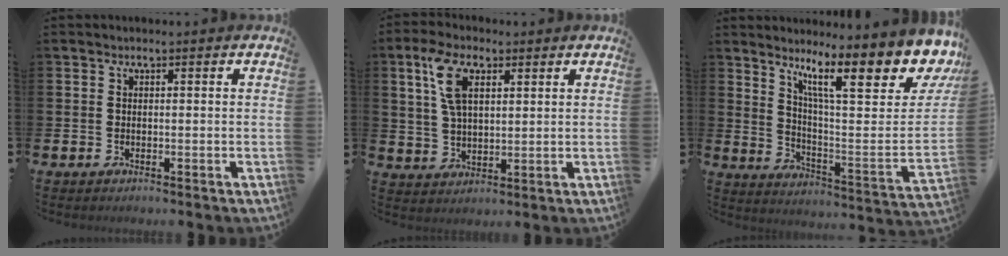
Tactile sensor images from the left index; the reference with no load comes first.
{"total": 7.2, "force": [3.7, 3.8, 4.9], "torque": [-0.094, 0.007, 0.064]}
{"total": 14.0, "force": [10.1, 3.5, 9.0], "torque": [-0.154, -0.076, 0.161]}